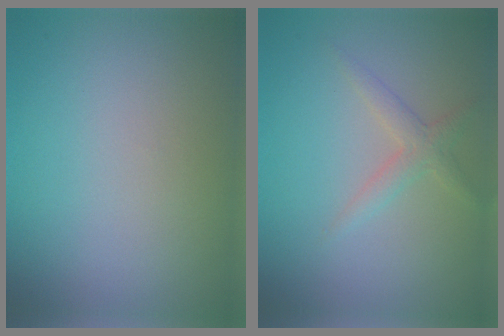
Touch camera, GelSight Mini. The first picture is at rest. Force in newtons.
{"total": 1.8, "press": 1.8, "slide": 0.1}